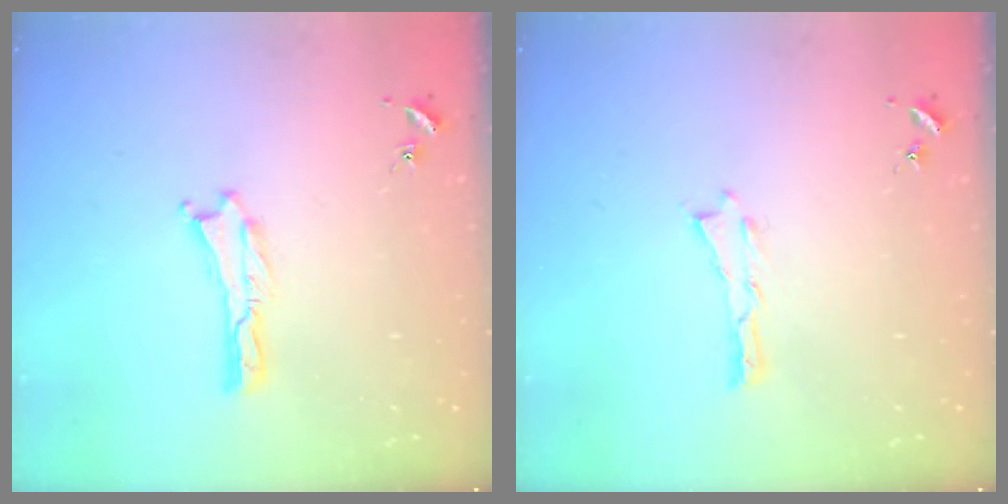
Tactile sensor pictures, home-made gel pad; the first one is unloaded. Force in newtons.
{"total": 0.0}